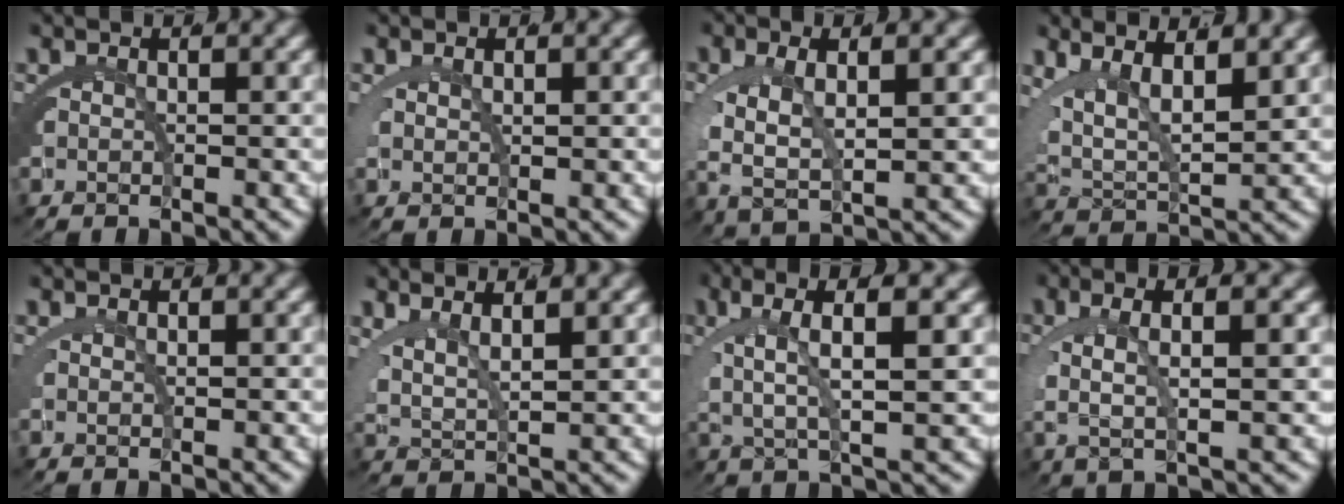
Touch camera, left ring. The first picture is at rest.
{"total": 0.9, "force": [0.6, -0.3, 0.6], "torque": [-0.016, -0.011, 0.020]}
{"total": 5.8, "force": [0.1, 3.3, 4.7], "torque": [-0.112, -0.019, 0.016]}
{"total": 8.5, "force": [2.0, 5.8, 5.8], "torque": [-0.117, -0.013, 0.030]}
{"total": 0.7, "force": [0.4, -0.5, 0.4], "torque": [-0.009, -0.007, 0.012]}
{"total": 5.0, "force": [2.4, 2.6, 3.6], "torque": [-0.067, -0.005, 0.045]}
{"total": 5.4, "force": [1.8, 1.1, 5.0], "torque": [-0.088, 0.008, 0.034]}
{"total": 5.0, "force": [1.1, 1.3, 4.7], "torque": [-0.087, 0.003, 0.025]}